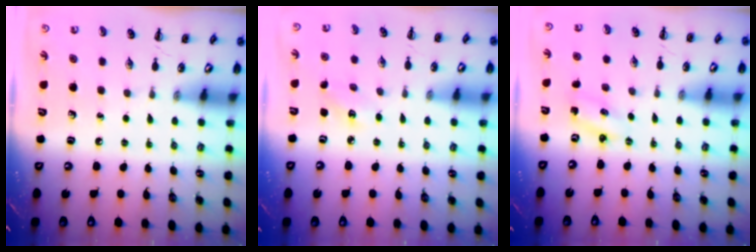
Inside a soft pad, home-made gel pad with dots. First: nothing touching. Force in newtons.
{"total": 2.6, "press": 2.5, "slide": 0.7}
{"total": 1.4, "press": 1.3, "slide": 0.3}